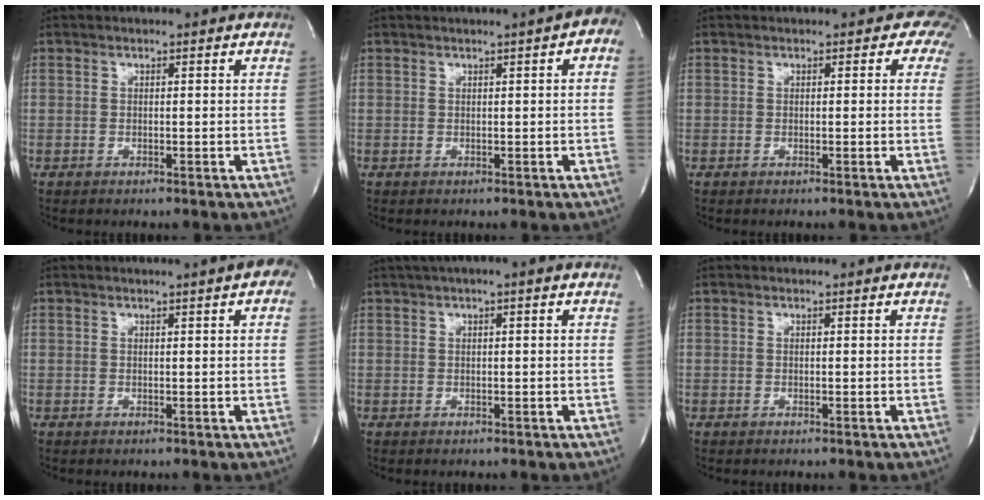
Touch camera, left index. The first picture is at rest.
{"total": 3.1, "force": [1.0, 0.6, 2.9], "torque": [-0.029, 0.008, 0.007]}
{"total": 2.4, "force": [0.9, 2.1, 0.9], "torque": [0.018, -0.003, -0.007]}
{"total": 4.4, "force": [2.4, 0.6, 3.6], "torque": [-0.042, 0.005, 0.020]}
{"total": 3.5, "force": [1.8, 0.1, 2.9], "torque": [-0.054, 0.020, 0.027]}
{"total": 0.0}